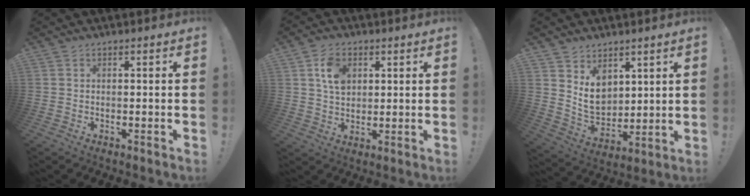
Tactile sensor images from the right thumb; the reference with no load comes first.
{"total": 8.4, "force": [3.1, 6.2, 4.8], "torque": [-0.076, 0.002, 0.060]}
{"total": 9.9, "force": [4.7, 7.8, 3.8], "torque": [-0.054, -0.044, 0.095]}